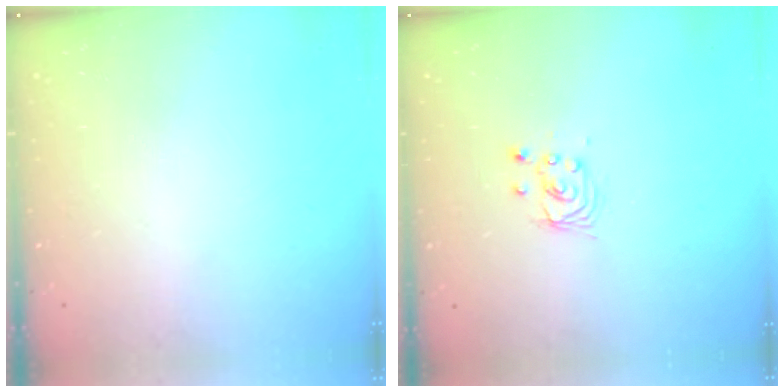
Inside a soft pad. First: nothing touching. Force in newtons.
{"total": 2.9, "press": 2.9, "slide": 0.2}